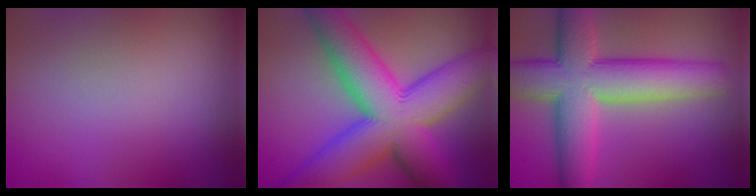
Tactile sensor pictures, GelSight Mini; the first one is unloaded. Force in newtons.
{"total": 14.5, "press": 14.5, "slide": 0.3}
{"total": 10.8, "press": 10.8, "slide": 0.6}